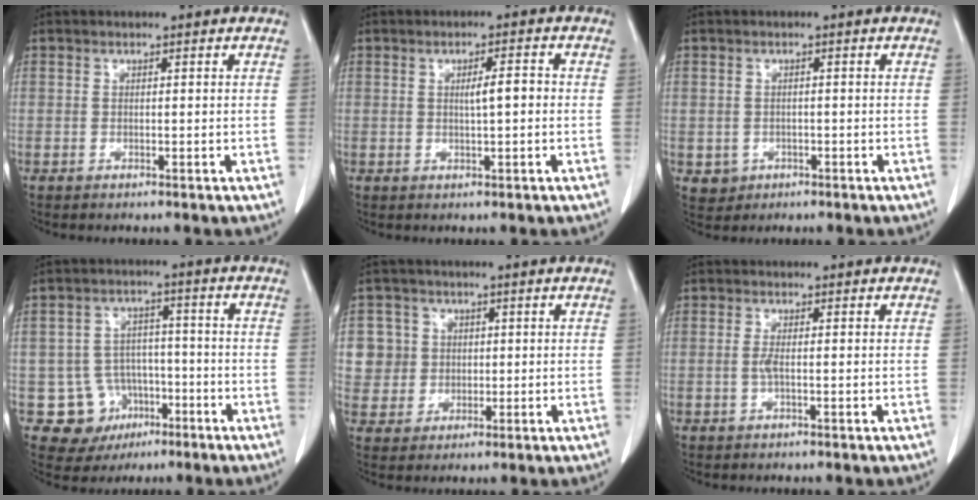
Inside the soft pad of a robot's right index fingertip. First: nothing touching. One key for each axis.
{"total": 3.0, "fx": 0.1, "fy": 0.4, "fz": 2.9, "tx": -0.050, "ty": 0.002, "tz": 0.002}
{"total": 2.6, "fx": -0.8, "fy": 2.5, "fz": 0.4, "tx": -0.001, "ty": 0.005, "tz": -0.006}
{"total": 8.5, "fx": -3.2, "fy": 7.7, "fz": 1.4, "tx": -0.019, "ty": 0.015, "tz": -0.037}
{"total": 6.4, "fx": 1.2, "fy": 6.3, "fz": 0.3, "tx": -0.002, "ty": 0.020, "tz": 0.030}
{"total": 1.3, "fx": -0.2, "fy": 0.0, "fz": 1.3, "tx": -0.028, "ty": 0.000, "tz": -0.004}